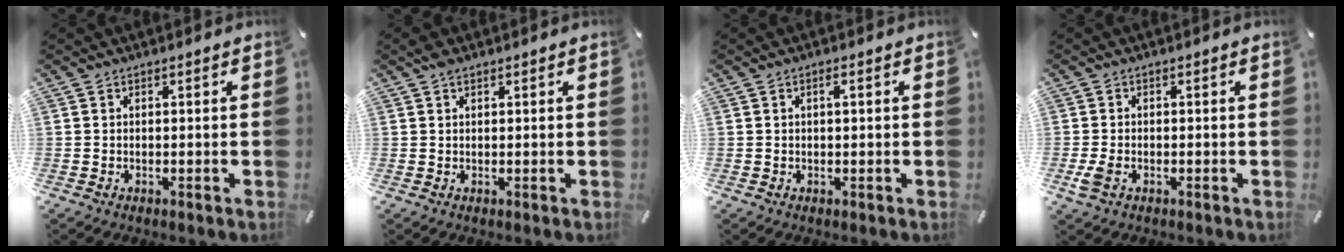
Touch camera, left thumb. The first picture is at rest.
{"total": 1.7, "force": [1.1, 0.9, 1.0], "torque": [-0.023, 0.002, 0.020]}
{"total": 1.3, "force": [0.3, 0.5, 1.1], "torque": [-0.022, 0.004, 0.003]}
{"total": 2.8, "force": [-0.9, 1.9, 1.8], "torque": [-0.052, -0.005, -0.020]}